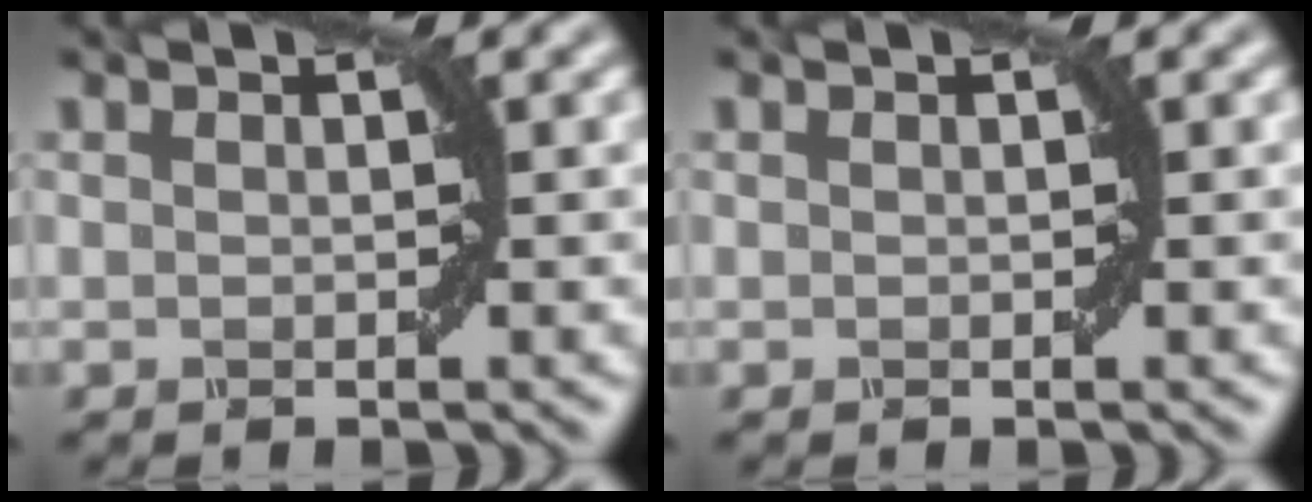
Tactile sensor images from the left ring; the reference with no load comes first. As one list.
[{"total": 0.0}]